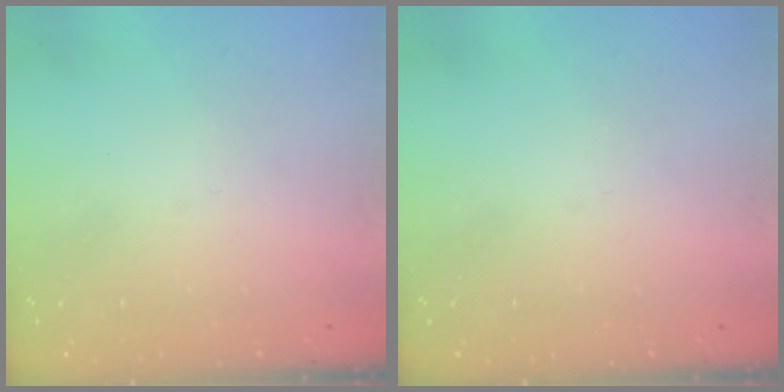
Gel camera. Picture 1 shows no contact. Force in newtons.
{"total": 0.0}